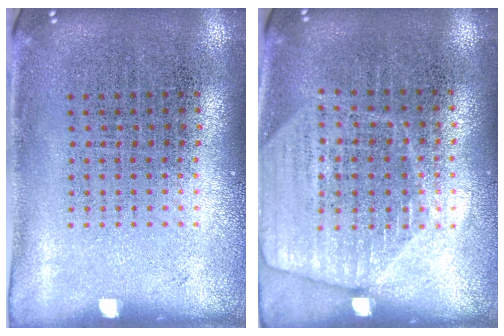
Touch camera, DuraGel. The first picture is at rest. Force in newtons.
{"total": 1.7, "press": 1.5, "slide": 0.7}